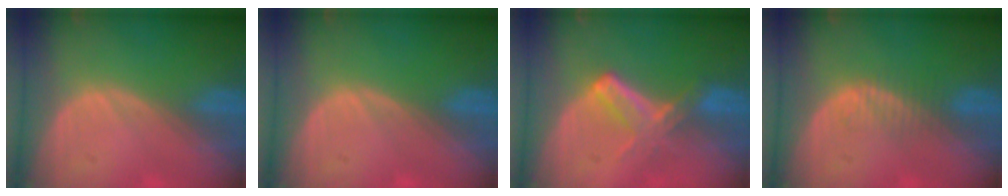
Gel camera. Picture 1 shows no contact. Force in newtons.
{"total": 0.0}
{"total": 5.8, "press": 5.4, "slide": 2.1}
{"total": 2.3, "press": 2.3, "slide": 0.3}